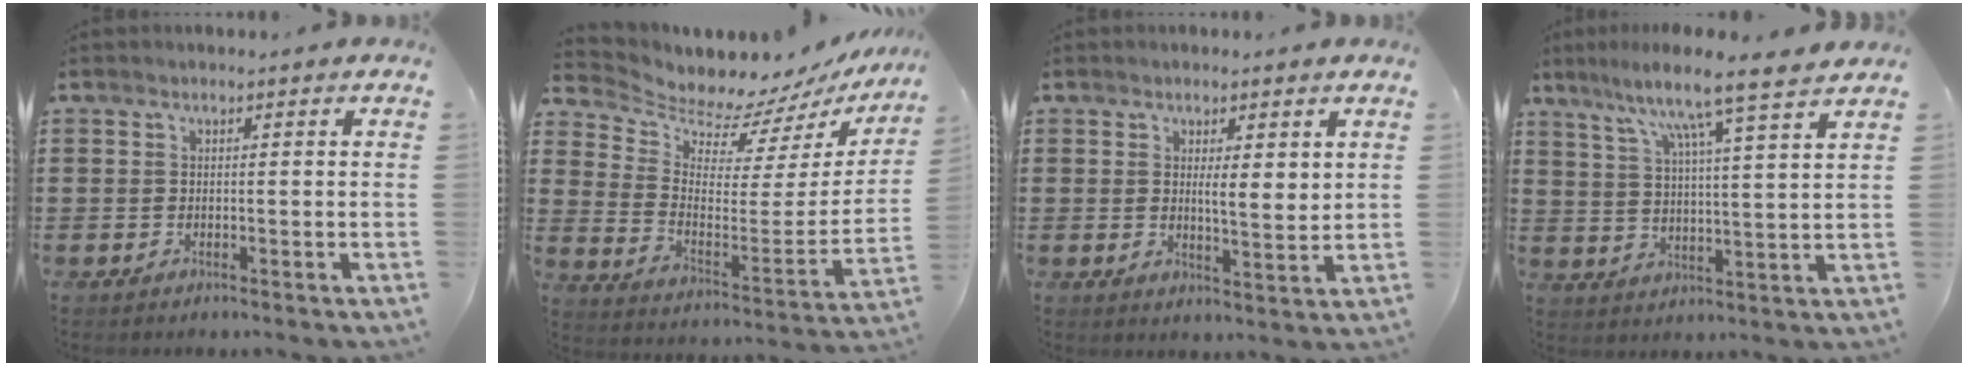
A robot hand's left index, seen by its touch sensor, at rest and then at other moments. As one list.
[{"total": 5.7, "force": [5.6, 1.1, 0.0], "torque": [-0.031, -0.065, 0.090]}, {"total": 3.2, "force": [1.5, 0.9, 2.6], "torque": [-0.031, -0.008, 0.020]}, {"total": 8.5, "force": [7.0, -1.0, 4.7], "torque": [-0.107, -0.045, 0.111]}]